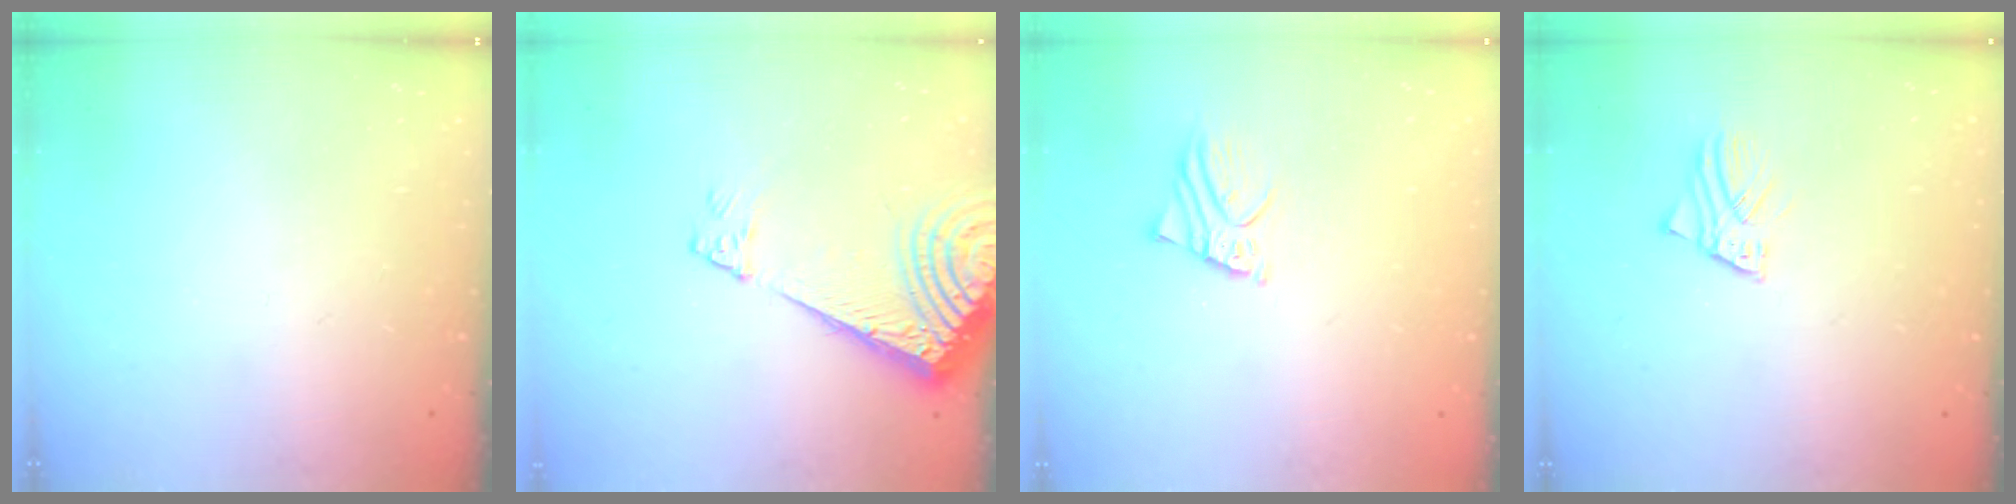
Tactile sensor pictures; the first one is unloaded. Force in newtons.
{"total": 14.3, "press": 14.1, "slide": 2.2}
{"total": 2.2, "press": 2.2, "slide": 0.1}
{"total": 1.8, "press": 1.8, "slide": 0.1}